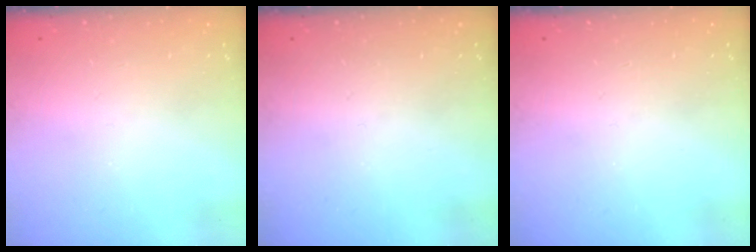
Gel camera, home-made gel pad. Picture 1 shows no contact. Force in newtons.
{"total": 0.0}
{"total": 0.0}